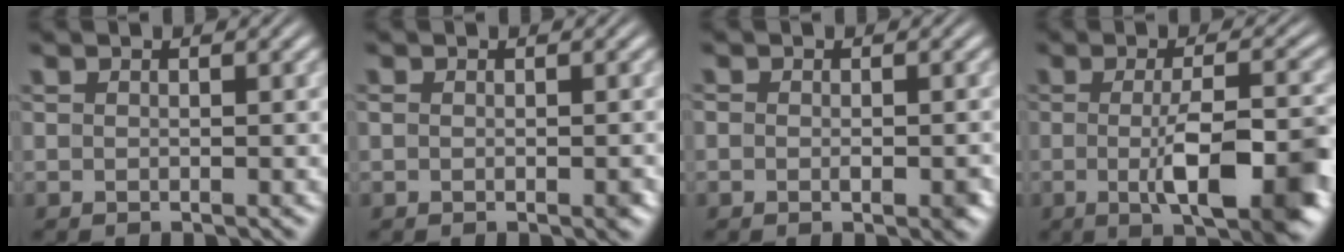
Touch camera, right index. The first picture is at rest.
{"total": 0.7, "force": [-0.2, 0.4, 0.6], "torque": [-0.008, 0.001, -0.002]}
{"total": 1.6, "force": [-0.3, 1.1, 1.2], "torque": [-0.017, 0.001, -0.009]}
{"total": 8.3, "force": [-2.4, 2.2, 7.7], "torque": [-0.114, -0.015, -0.035]}